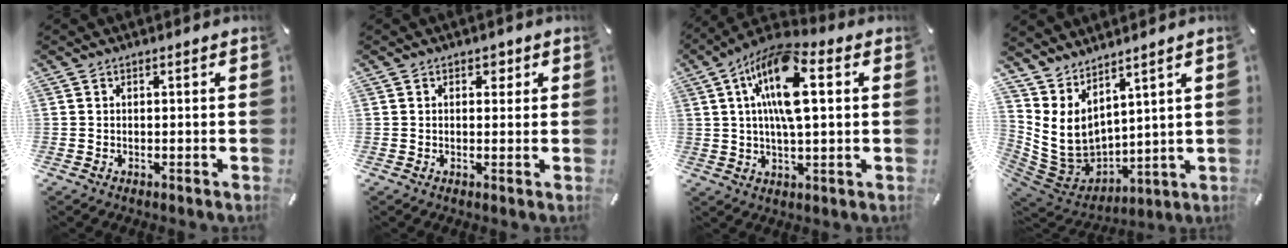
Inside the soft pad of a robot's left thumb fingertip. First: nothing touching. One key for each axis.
{"total": 2.0, "fx": 0.8, "fy": 1.6, "fz": 0.8, "tx": 0.006, "ty": -0.002, "tz": 0.007}
{"total": 14.6, "fx": 4.1, "fy": 5.8, "fz": 12.8, "tx": -0.248, "ty": -0.004, "tz": 0.067}
{"total": 10.1, "fx": 5.1, "fy": 7.6, "fz": 4.3, "tx": -0.102, "ty": -0.048, "tz": 0.112}